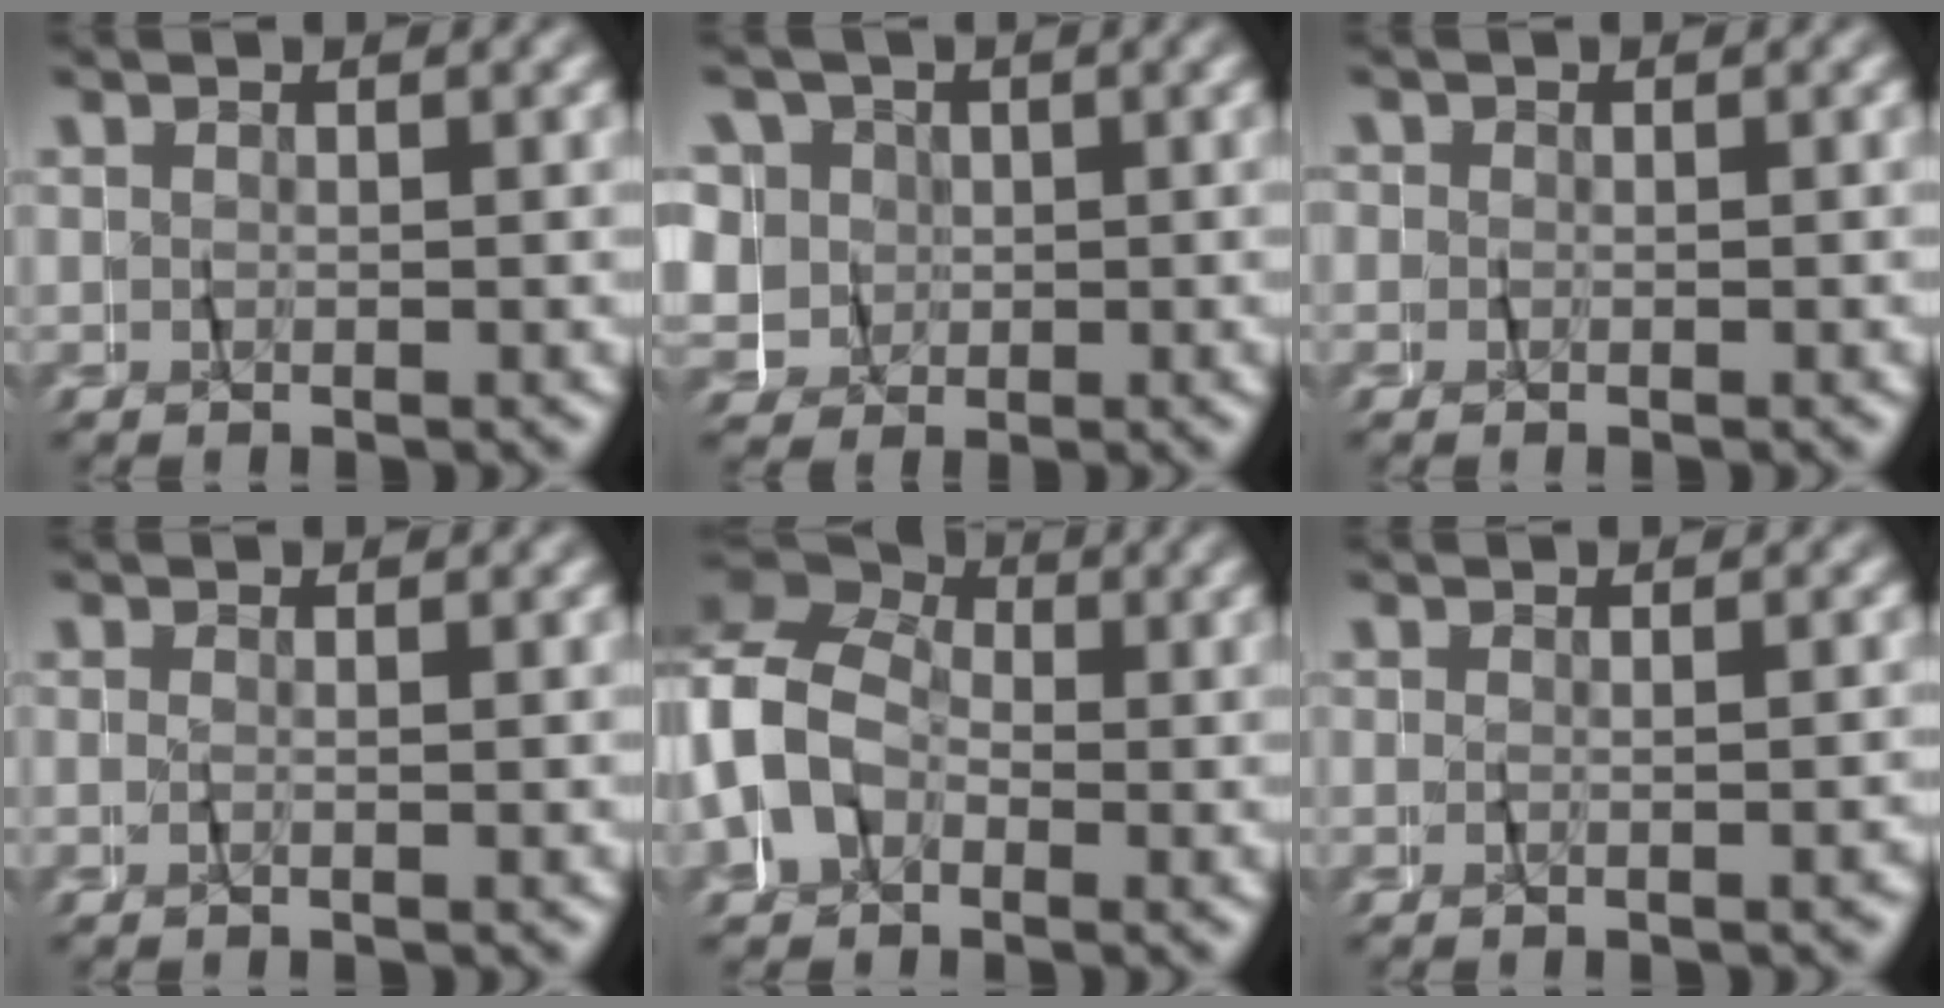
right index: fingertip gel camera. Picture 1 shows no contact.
{"total": 9.8, "force": [-0.1, 9.3, 3.1], "torque": [-0.105, -0.021, -0.004]}
{"total": 1.3, "force": [0.1, 1.2, 0.5], "torque": [-0.018, -0.004, 0.003]}
{"total": 1.1, "force": [-0.7, -0.8, -0.2], "torque": [0.003, 0.001, -0.015]}
{"total": 12.7, "force": [-0.4, 11.8, 4.7], "torque": [-0.156, -0.015, -0.026]}
{"total": 1.3, "force": [-1.0, -0.9, 0.0], "torque": [-0.001, -0.001, -0.016]}